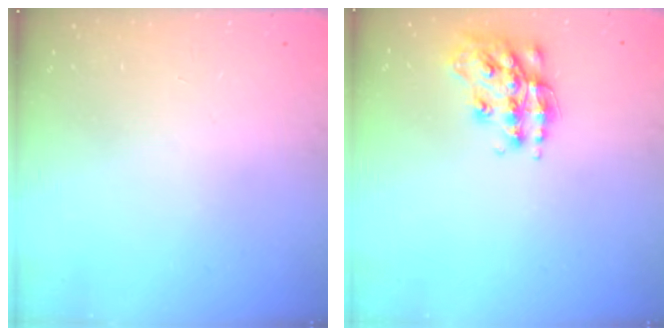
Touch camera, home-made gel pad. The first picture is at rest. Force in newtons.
{"total": 15.9, "press": 15.9, "slide": 0.9}